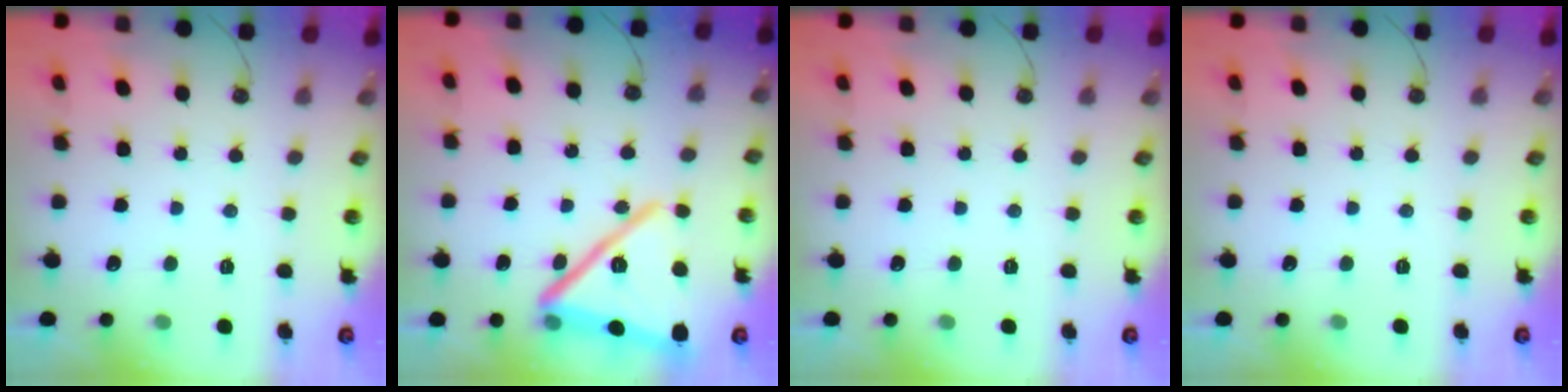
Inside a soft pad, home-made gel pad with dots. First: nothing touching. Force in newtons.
{"total": 21.8, "press": 20.7, "slide": 6.8}
{"total": 0.0}
{"total": 0.0}